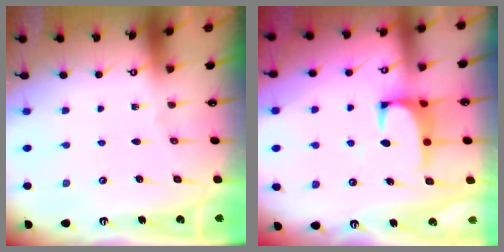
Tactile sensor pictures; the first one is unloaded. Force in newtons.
{"total": 1.5, "press": 1.4, "slide": 0.5}